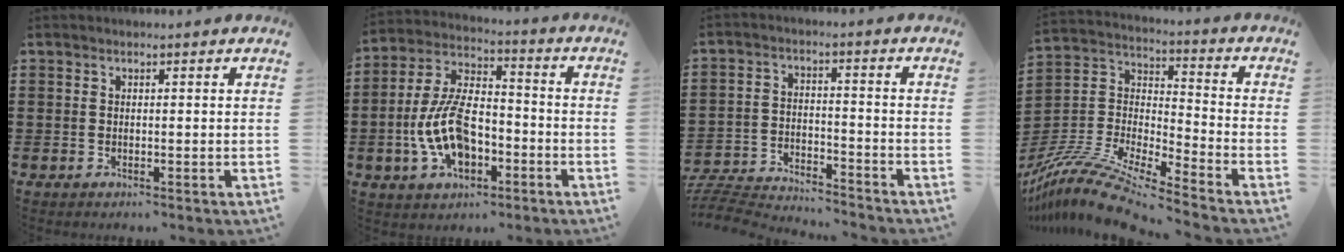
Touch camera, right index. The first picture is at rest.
{"total": 11.4, "force": [-3.4, 5.9, 9.1], "torque": [-0.215, -0.001, -0.067]}
{"total": 6.1, "force": [-6.0, 0.5, 0.8], "torque": [-0.029, 0.002, -0.124]}
{"total": 12.2, "force": [-10.9, 1.0, 5.4], "torque": [-0.123, 0.010, -0.224]}